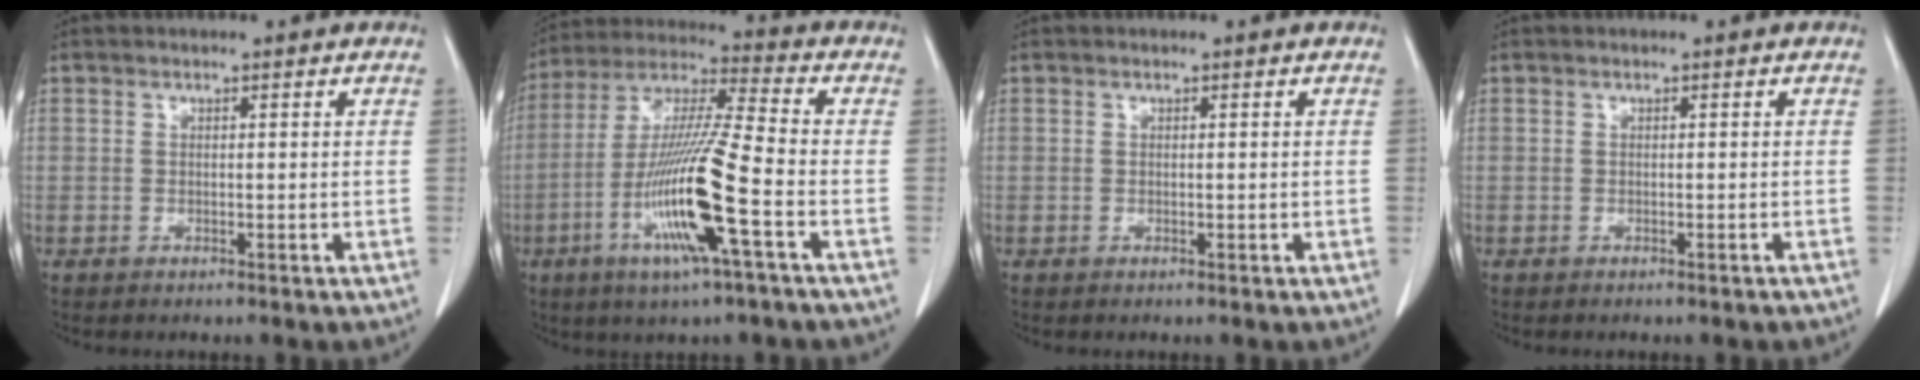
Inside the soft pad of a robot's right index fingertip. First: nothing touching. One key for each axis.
{"total": 16.1, "fx": -5.6, "fy": 0.0, "fz": 15.1, "tx": -0.305, "ty": -0.016, "tz": -0.110}
{"total": 0.0}
{"total": 0.7, "fx": -0.5, "fy": 0.0, "fz": 0.4, "tx": -0.009, "ty": 0.000, "tz": -0.004}